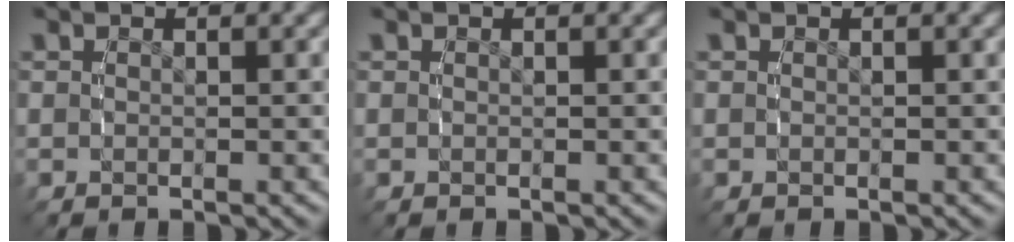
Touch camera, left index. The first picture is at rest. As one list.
[{"total": 0.0}, {"total": 0.0}]